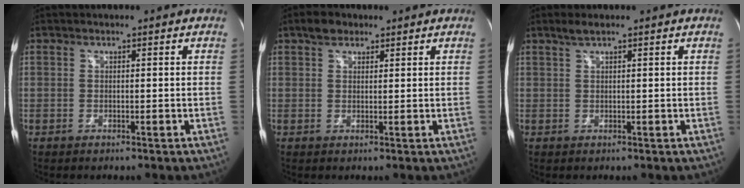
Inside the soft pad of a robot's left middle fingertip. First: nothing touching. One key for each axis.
{"total": 2.8, "fx": 1.9, "fy": 1.7, "fz": 1.1, "tx": -0.025, "ty": 0.013, "tz": 0.032}
{"total": 1.5, "fx": 1.2, "fy": 0.1, "fz": 1.0, "tx": -0.027, "ty": 0.007, "tz": 0.025}